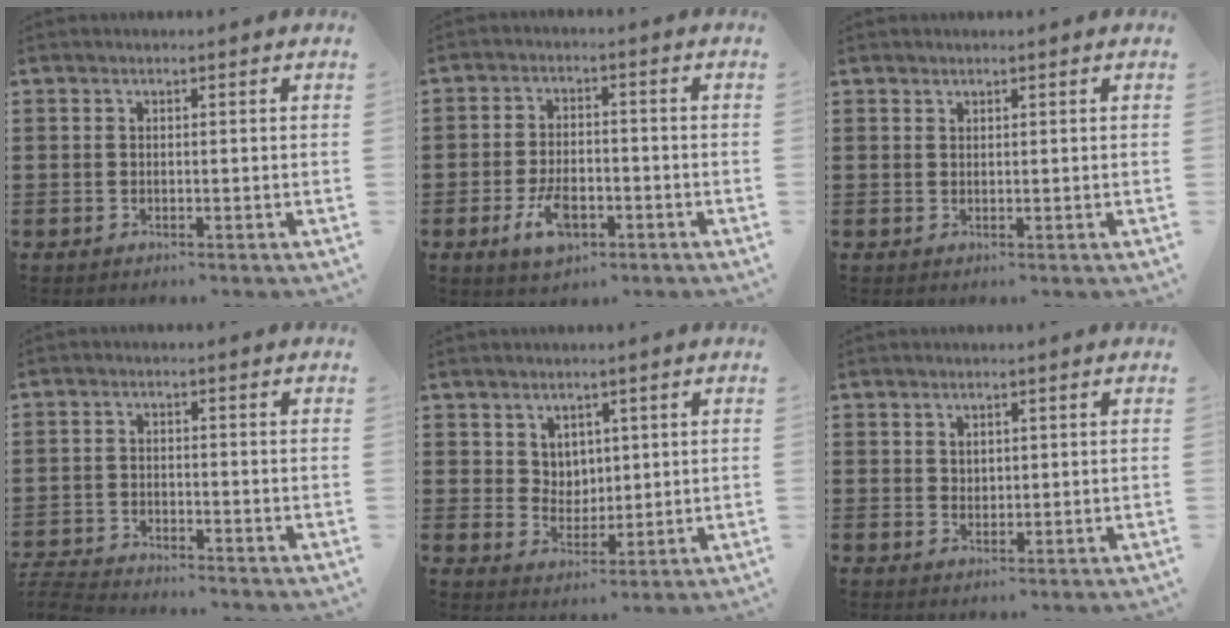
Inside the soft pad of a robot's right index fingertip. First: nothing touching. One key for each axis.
{"total": 6.2, "fx": -2.5, "fy": 3.1, "fz": 4.7, "tx": -0.102, "ty": 0.000, "tz": -0.049}
{"total": 0.8, "fx": 0.7, "fy": 0.3, "fz": 0.0, "tx": -0.001, "ty": 0.001, "tz": 0.015}
{"total": 3.6, "fx": -3.6, "fy": 0.2, "fz": 0.3, "tx": -0.023, "ty": -0.007, "tz": -0.080}
{"total": 4.3, "fx": 2.7, "fy": 3.3, "fz": 0.6, "tx": -0.020, "ty": 0.001, "tz": 0.049}
{"total": 1.7, "fx": 1.3, "fy": 1.1, "fz": 0.3, "tx": -0.009, "ty": 0.004, "tz": 0.025}